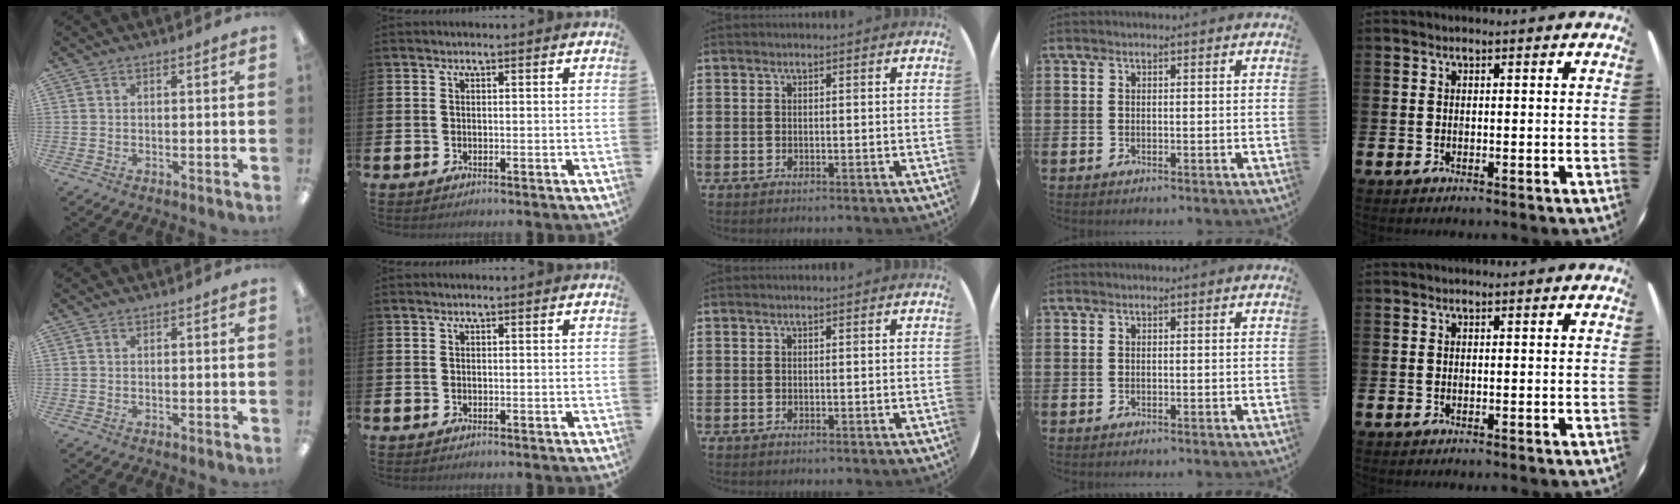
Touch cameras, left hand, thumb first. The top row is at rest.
{}